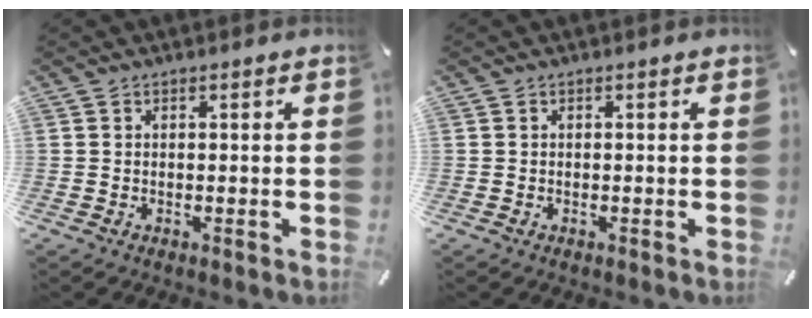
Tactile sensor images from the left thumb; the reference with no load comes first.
{"total": 0.0}